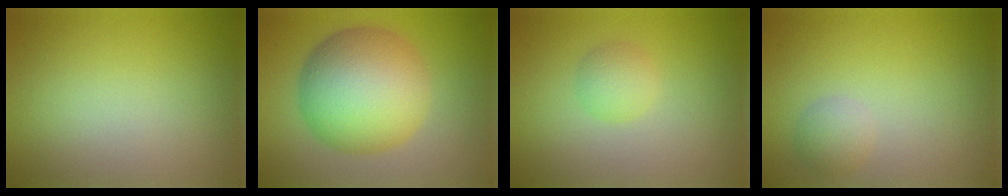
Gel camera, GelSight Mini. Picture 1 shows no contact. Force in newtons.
{"total": 10.6, "press": 10.6, "slide": 0.3}
{"total": 1.8, "press": 1.8, "slide": 0.2}
{"total": 1.6, "press": 1.6, "slide": 0.1}